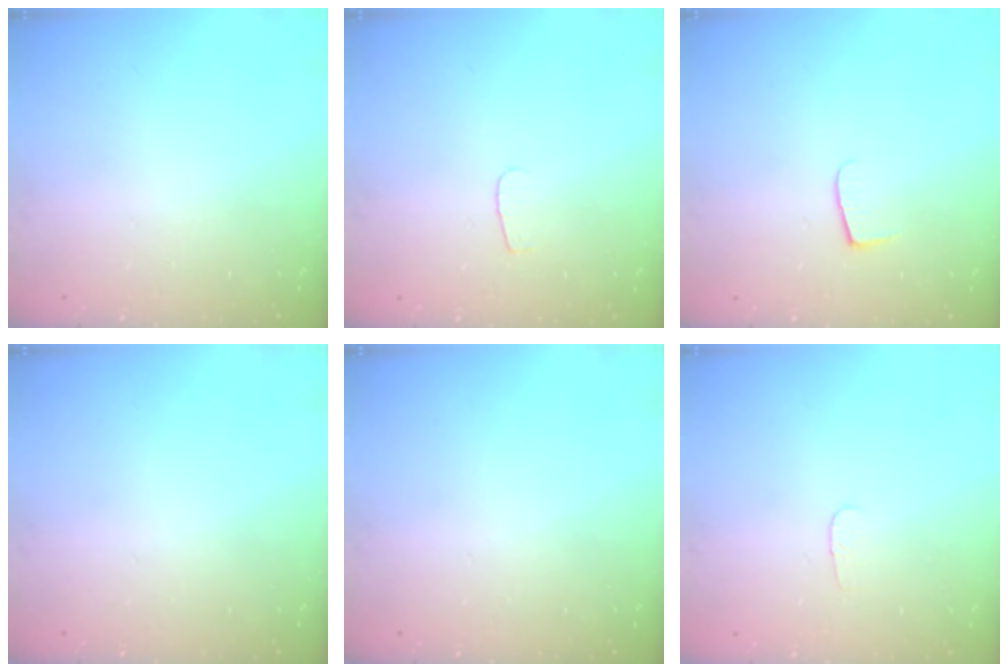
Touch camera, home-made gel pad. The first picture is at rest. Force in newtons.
{"total": 3.6, "press": 3.5, "slide": 0.4}
{"total": 5.3, "press": 5.2, "slide": 0.4}
{"total": 0.0}
{"total": 0.0}
{"total": 2.8, "press": 2.8, "slide": 0.3}